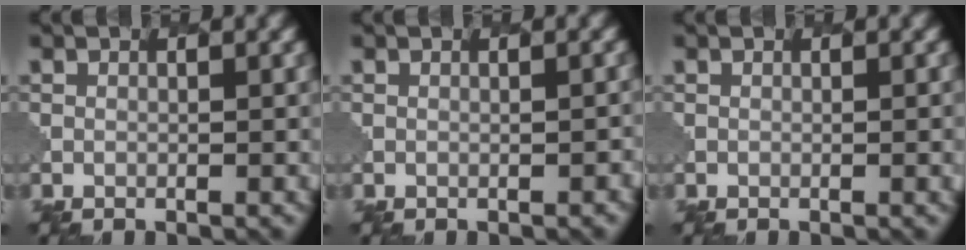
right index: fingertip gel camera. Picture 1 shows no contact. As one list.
[{"total": 1.0, "force": [-0.6, 0.4, 0.8], "torque": [-0.006, 0.005, -0.004]}, {"total": 1.1, "force": [0.0, 0.4, 1.1], "torque": [-0.006, 0.002, 0.004]}]